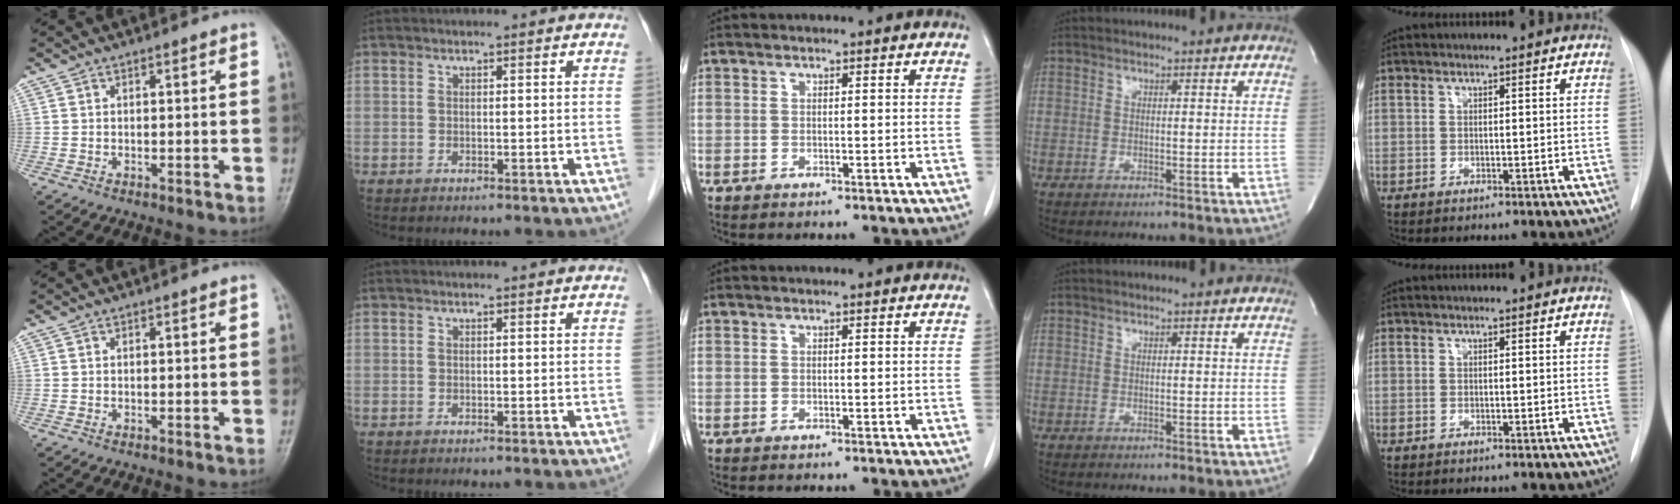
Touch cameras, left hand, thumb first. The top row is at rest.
{}